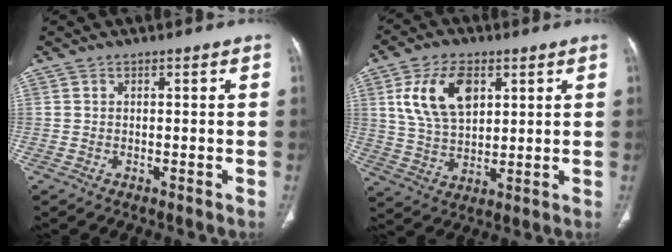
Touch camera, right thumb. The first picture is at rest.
{"total": 12.6, "force": [4.5, 7.4, 9.1], "torque": [-0.157, -0.010, 0.092]}